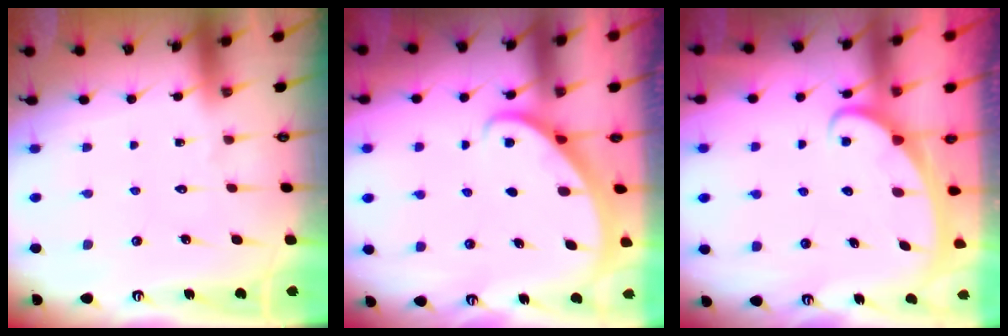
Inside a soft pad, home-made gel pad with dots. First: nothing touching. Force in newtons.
{"total": 1.9, "press": 1.9, "slide": 0.2}
{"total": 2.5, "press": 2.5, "slide": 0.4}